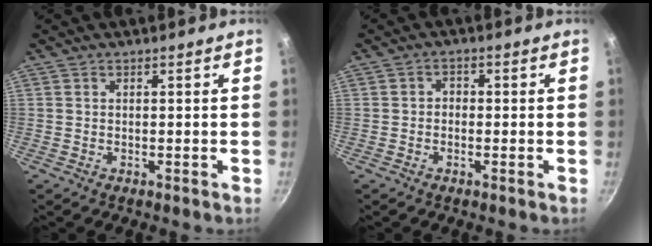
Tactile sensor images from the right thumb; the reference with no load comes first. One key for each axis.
{"total": 1.8, "fx": -0.5, "fy": 1.5, "fz": 0.9, "tx": -0.008, "ty": 0.009, "tz": -0.011}